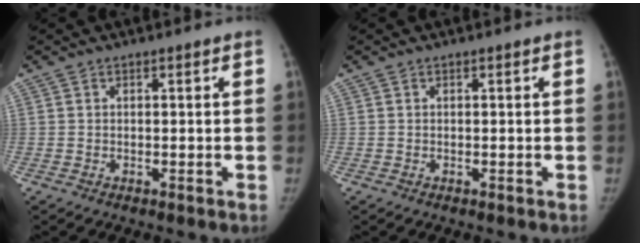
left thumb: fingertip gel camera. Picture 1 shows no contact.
{"total": 0.0}